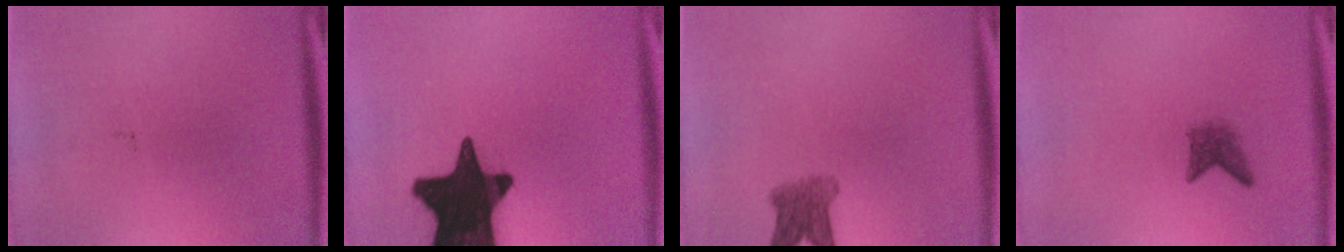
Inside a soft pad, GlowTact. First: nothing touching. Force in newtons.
{"total": 19.9}
{"total": 4.3}
{"total": 2.1}